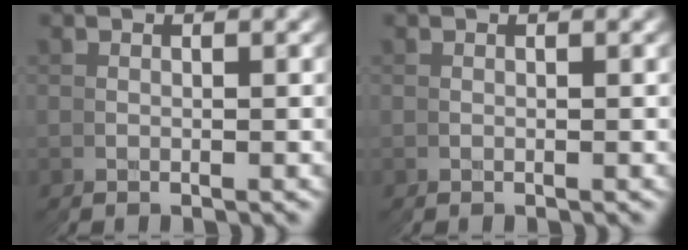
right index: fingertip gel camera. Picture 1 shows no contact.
{"total": 0.0}